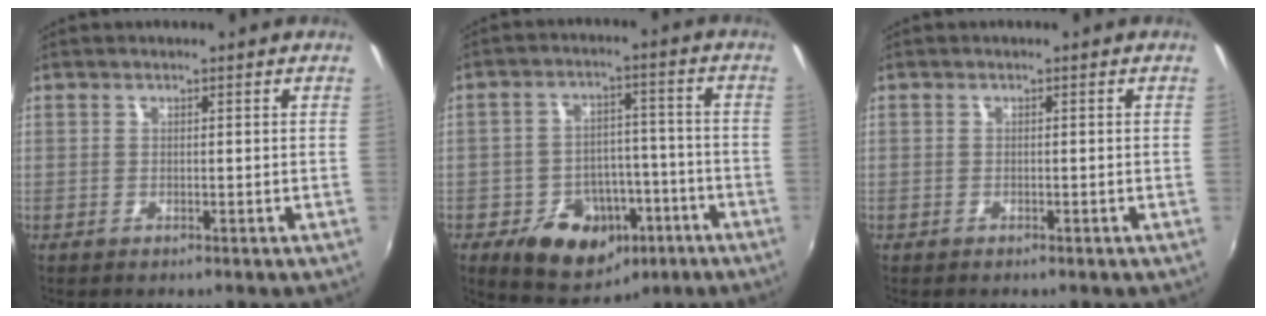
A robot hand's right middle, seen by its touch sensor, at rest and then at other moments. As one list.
[{"total": 13.9, "force": [-7.1, 9.8, 6.9], "torque": [-0.144, 0.022, -0.088]}, {"total": 0.0}]